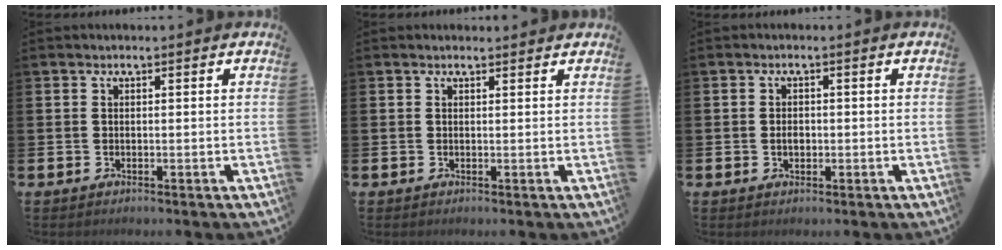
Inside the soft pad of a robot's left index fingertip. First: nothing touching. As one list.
[{"total": 0.7, "force": [0.6, 0.2, 0.2], "torque": [0.004, -0.001, 0.009]}, {"total": 1.6, "force": [-0.2, 1.1, 1.1], "torque": [-0.010, 0.003, -0.007]}]